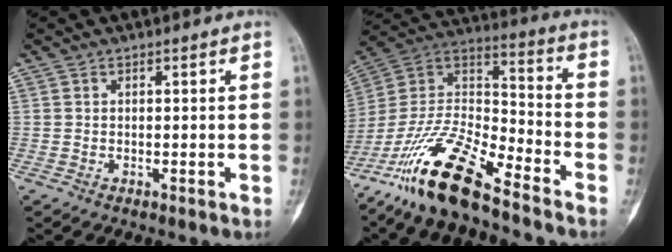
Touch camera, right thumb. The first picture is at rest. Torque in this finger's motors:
{"motor_torque": [0.54, 0.58, 1.62, -1.16, 0.54]}